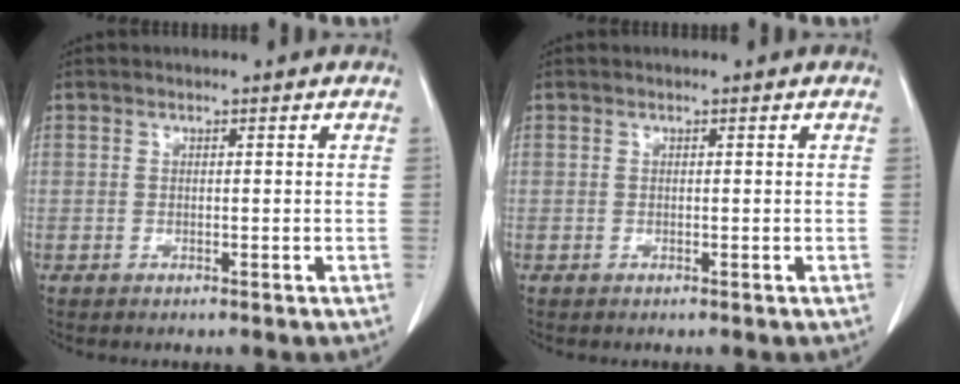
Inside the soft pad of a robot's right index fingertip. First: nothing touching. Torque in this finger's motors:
{"motor_torque": [0.00, 0.00, 0.00, 0.00]}